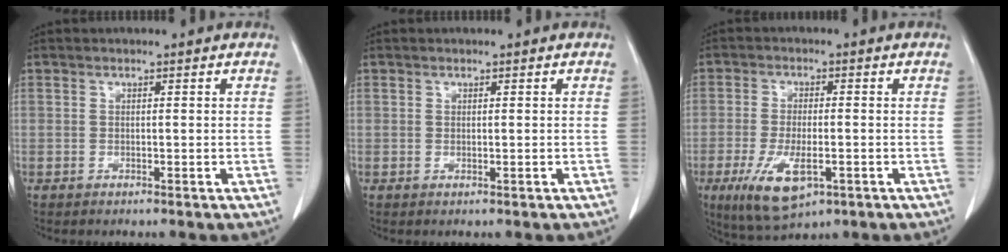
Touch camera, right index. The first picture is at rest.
{"total": 0.0}
{"total": 9.2, "force": [-3.7, 3.4, 7.8], "torque": [-0.149, -0.019, -0.054]}